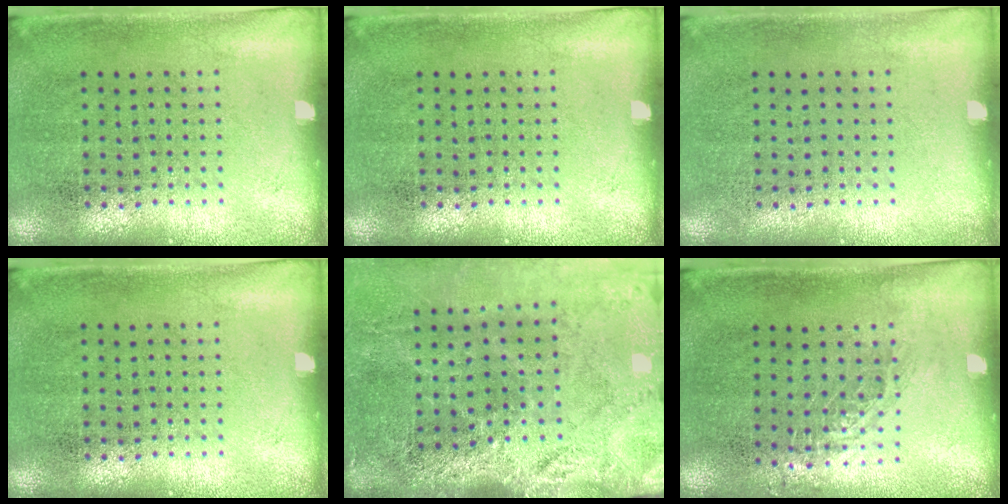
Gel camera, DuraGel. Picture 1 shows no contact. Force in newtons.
{"total": 0.0}
{"total": 0.0}
{"total": 0.0}
{"total": 4.2, "press": 3.5, "slide": 2.3}
{"total": 0.8, "press": 0.8, "slide": 0.2}